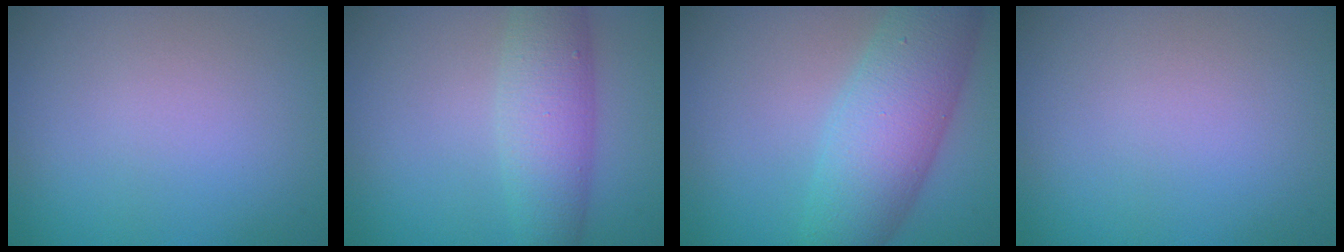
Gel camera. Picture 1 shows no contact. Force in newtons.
{"total": 4.9, "press": 4.9, "slide": 0.1}
{"total": 7.5, "press": 7.5, "slide": 0.1}
{"total": 0.0}